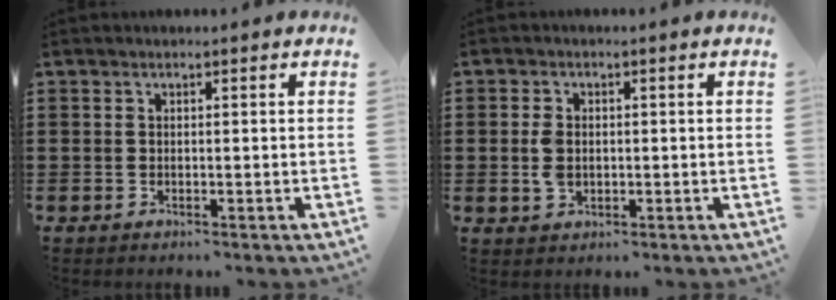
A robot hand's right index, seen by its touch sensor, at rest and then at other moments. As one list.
[{"total": 3.1, "force": [-0.1, 2.0, 2.3], "torque": [-0.062, 0.000, -0.007]}]